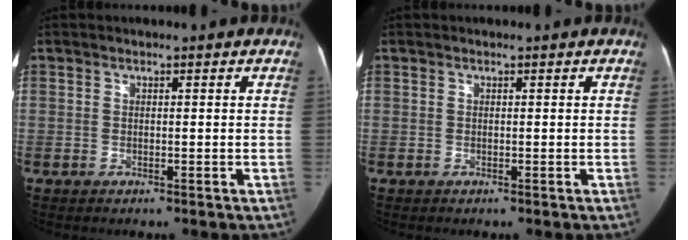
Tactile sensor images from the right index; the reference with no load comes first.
{"total": 0.0}